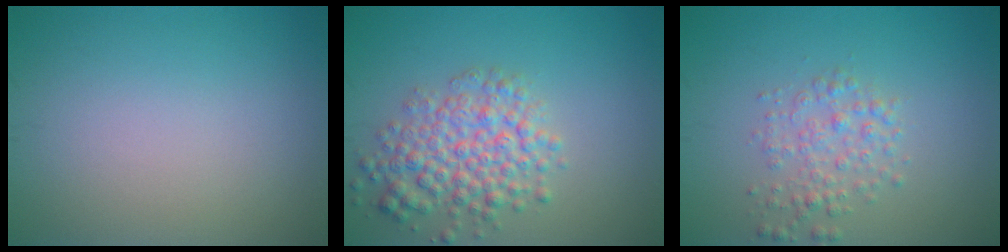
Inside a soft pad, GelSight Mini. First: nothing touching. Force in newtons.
{"total": 4.9, "press": 4.9, "slide": 0.2}
{"total": 2.5, "press": 2.5, "slide": 0.1}